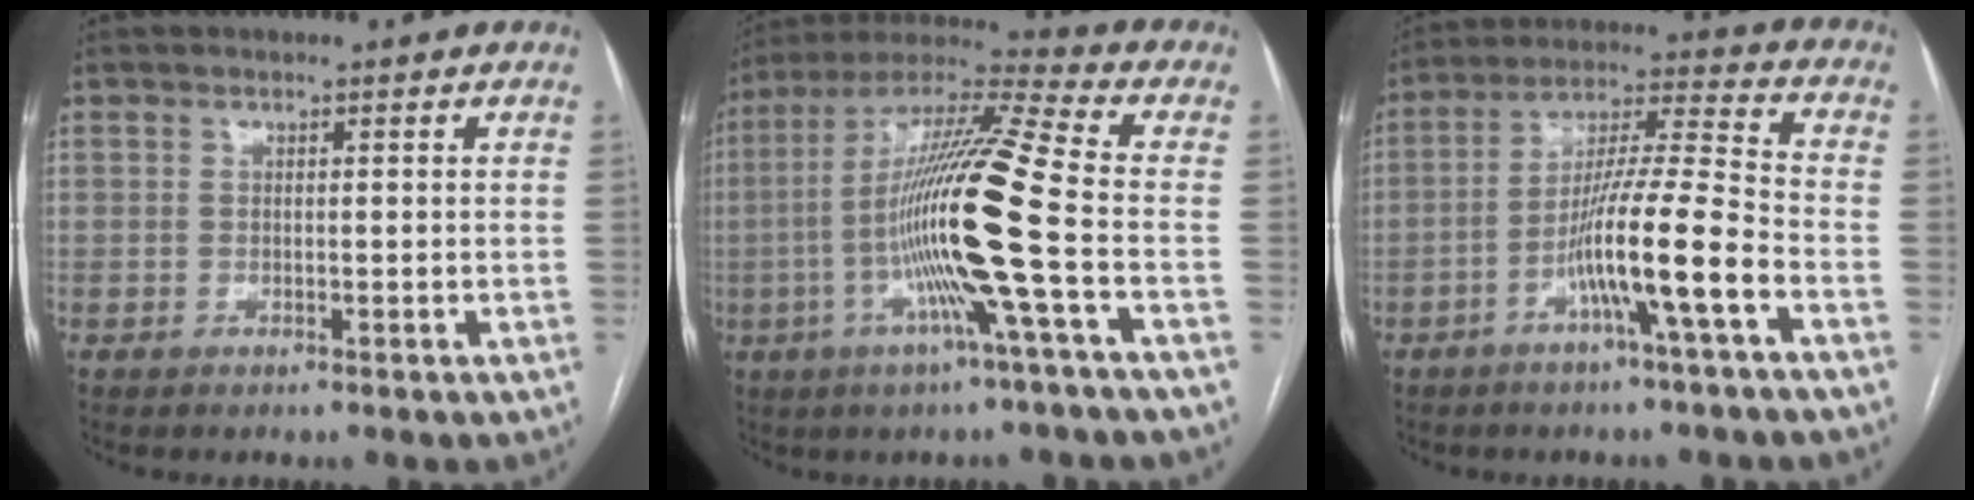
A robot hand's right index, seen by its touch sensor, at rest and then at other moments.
{"total": 17.7, "force": [-4.0, -1.4, 17.2], "torque": [-0.326, -0.004, -0.089]}
{"total": 12.0, "force": [-5.2, -0.7, 10.8], "torque": [-0.198, 0.008, -0.094]}